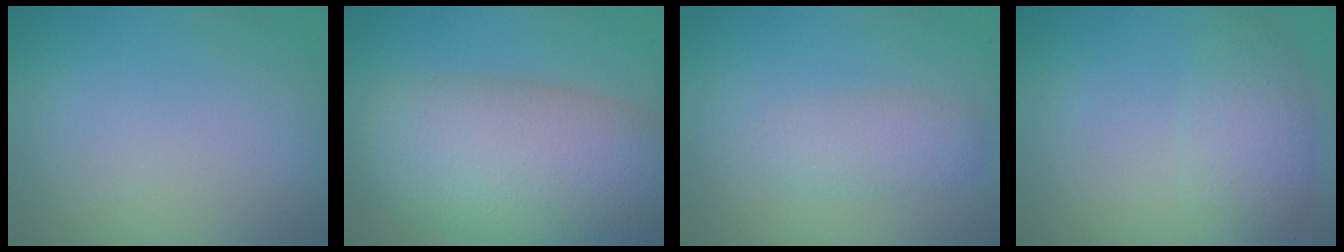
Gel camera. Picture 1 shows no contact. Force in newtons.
{"total": 11.1, "press": 11.0, "slide": 0.6}
{"total": 2.1, "press": 2.1, "slide": 0.0}
{"total": 3.2, "press": 3.2, "slide": 0.2}